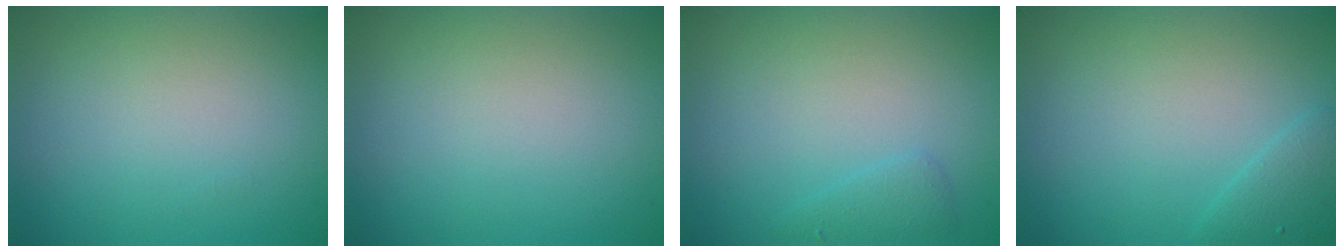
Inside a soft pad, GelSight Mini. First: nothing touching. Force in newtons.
{"total": 0.0}
{"total": 1.2, "press": 1.2, "slide": 0.1}
{"total": 1.6, "press": 1.6, "slide": 0.1}